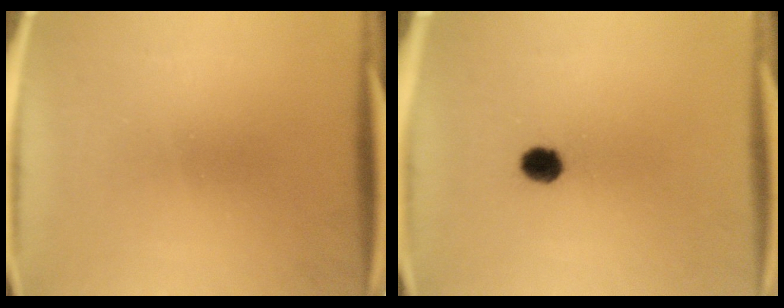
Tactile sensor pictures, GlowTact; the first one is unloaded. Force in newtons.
{"total": 4.0}